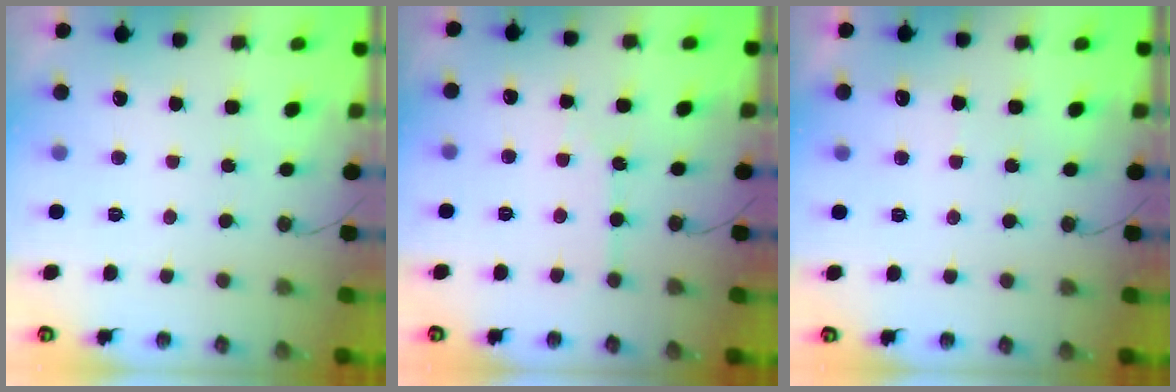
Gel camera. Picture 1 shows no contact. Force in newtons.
{"total": 2.5, "press": 2.4, "slide": 0.5}
{"total": 4.3, "press": 4.2, "slide": 0.7}